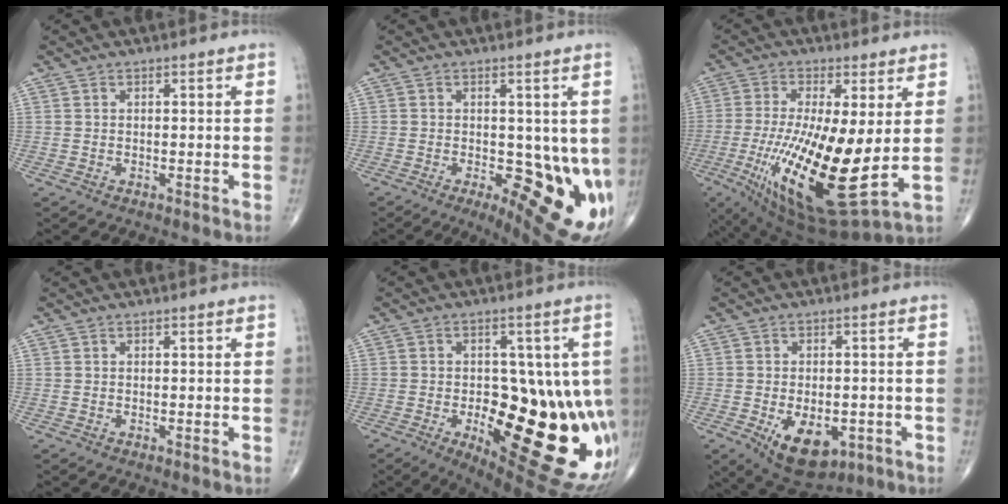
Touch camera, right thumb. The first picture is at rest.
{"total": 15.1, "force": [-2.3, 6.2, 13.6], "torque": [-0.154, -0.025, -0.014]}
{"total": 22.0, "force": [-2.1, 6.5, 20.9], "torque": [-0.424, -0.039, -0.020]}
{"total": 0.0}
{"total": 29.4, "force": [-6.3, 12.6, 25.8], "torque": [-0.251, -0.025, -0.059]}
{"total": 11.2, "force": [-4.0, 6.4, 8.3], "torque": [-0.107, 0.002, -0.044]}